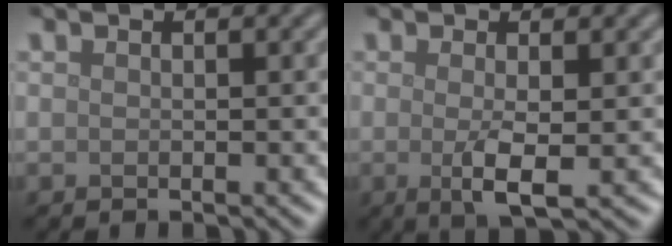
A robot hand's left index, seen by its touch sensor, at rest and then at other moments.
{"total": 2.9, "force": [-0.3, 0.6, 2.9], "torque": [-0.057, -0.009, -0.003]}